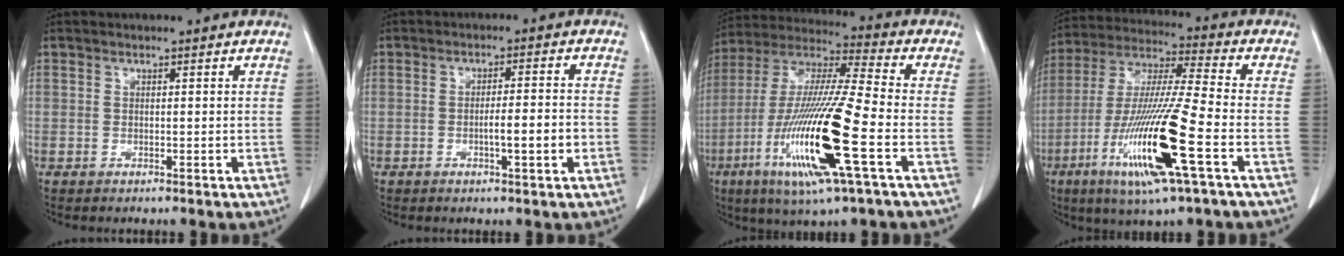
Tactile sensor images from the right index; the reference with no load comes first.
{"total": 4.8, "force": [-1.4, 0.3, 4.6], "torque": [-0.070, 0.003, -0.018]}
{"total": 20.6, "force": [-6.9, 1.1, 19.3], "torque": [-0.414, -0.032, -0.134]}
{"total": 18.4, "force": [-6.8, 0.3, 17.1], "torque": [-0.358, -0.028, -0.129]}